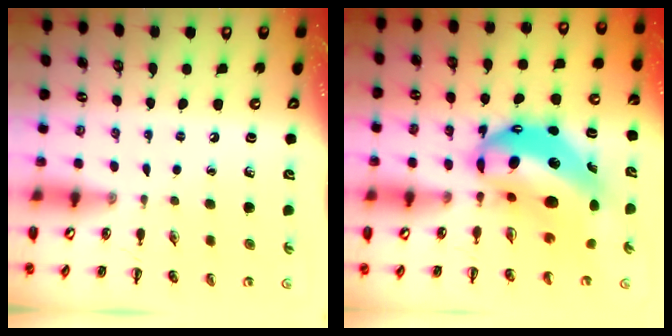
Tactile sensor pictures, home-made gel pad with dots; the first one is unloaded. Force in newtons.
{"total": 14.5, "press": 14.1, "slide": 3.4}